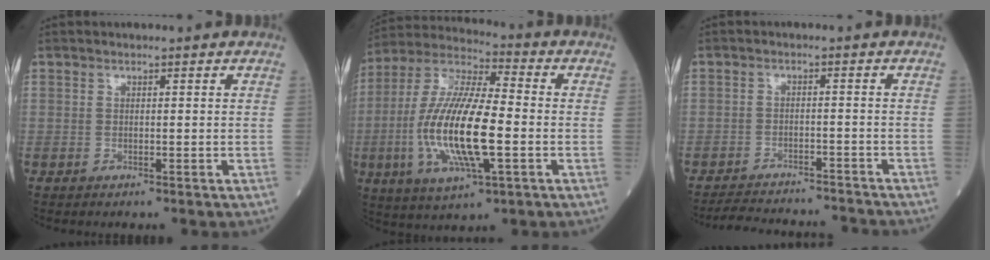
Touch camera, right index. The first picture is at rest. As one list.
[{"total": 17.6, "force": [-3.3, 3.9, 16.8], "torque": [-0.351, -0.008, -0.059]}, {"total": 10.7, "force": [-10.4, 1.5, 2.1], "torque": [-0.035, 0.008, -0.143]}]